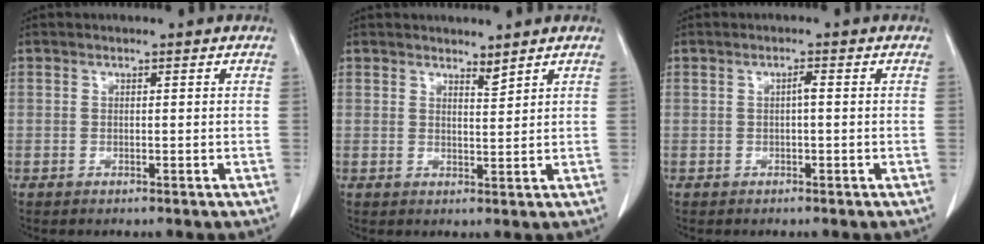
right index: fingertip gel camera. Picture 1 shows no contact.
{"total": 1.6, "force": [1.5, 0.1, 0.4], "torque": [-0.009, -0.008, 0.029]}
{"total": 1.1, "force": [-0.1, 0.1, 1.1], "torque": [-0.017, 0.003, -0.001]}